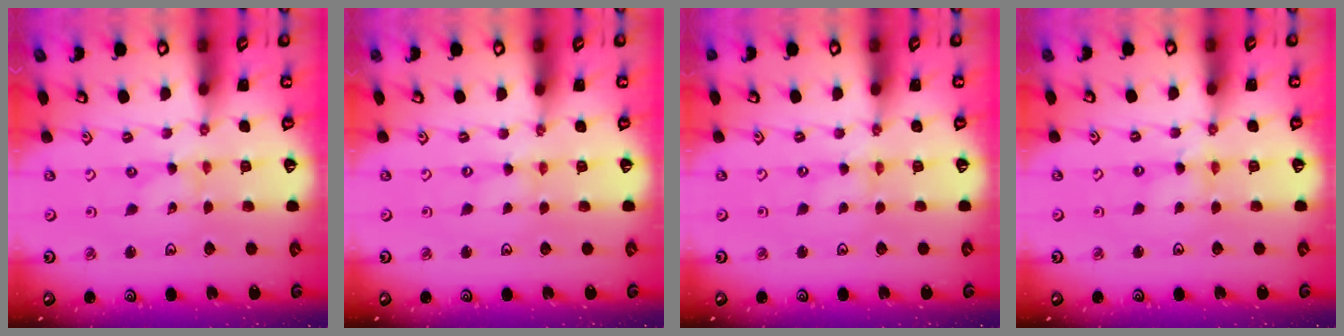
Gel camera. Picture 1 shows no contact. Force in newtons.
{"total": 0.0}
{"total": 0.0}
{"total": 2.3, "press": 2.3, "slide": 0.3}